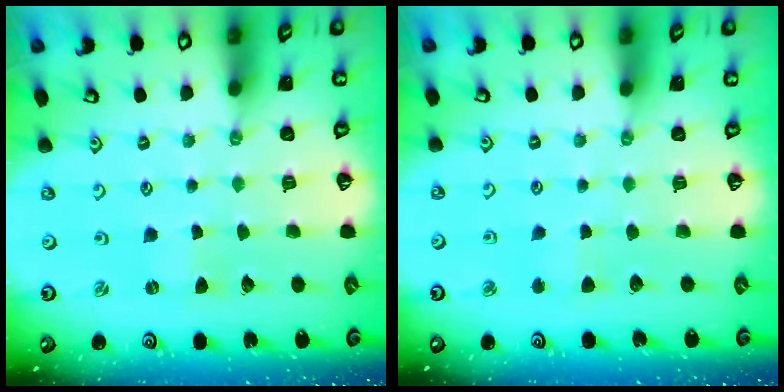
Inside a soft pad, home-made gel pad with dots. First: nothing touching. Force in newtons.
{"total": 2.8, "press": 2.7, "slide": 0.4}